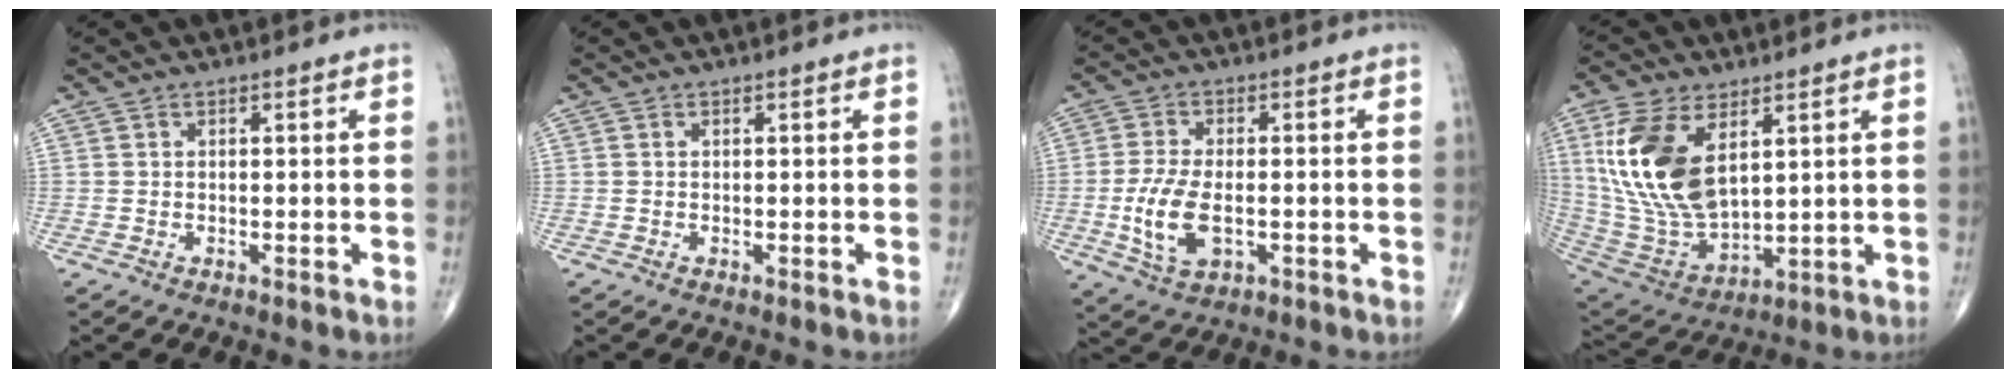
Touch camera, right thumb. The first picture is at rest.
{"total": 0.0}
{"total": 9.1, "force": [-1.8, 4.7, 7.6], "torque": [-0.156, -0.002, -0.030]}
{"total": 18.8, "force": [6.0, 10.1, 14.7], "torque": [-0.290, -0.028, 0.129]}